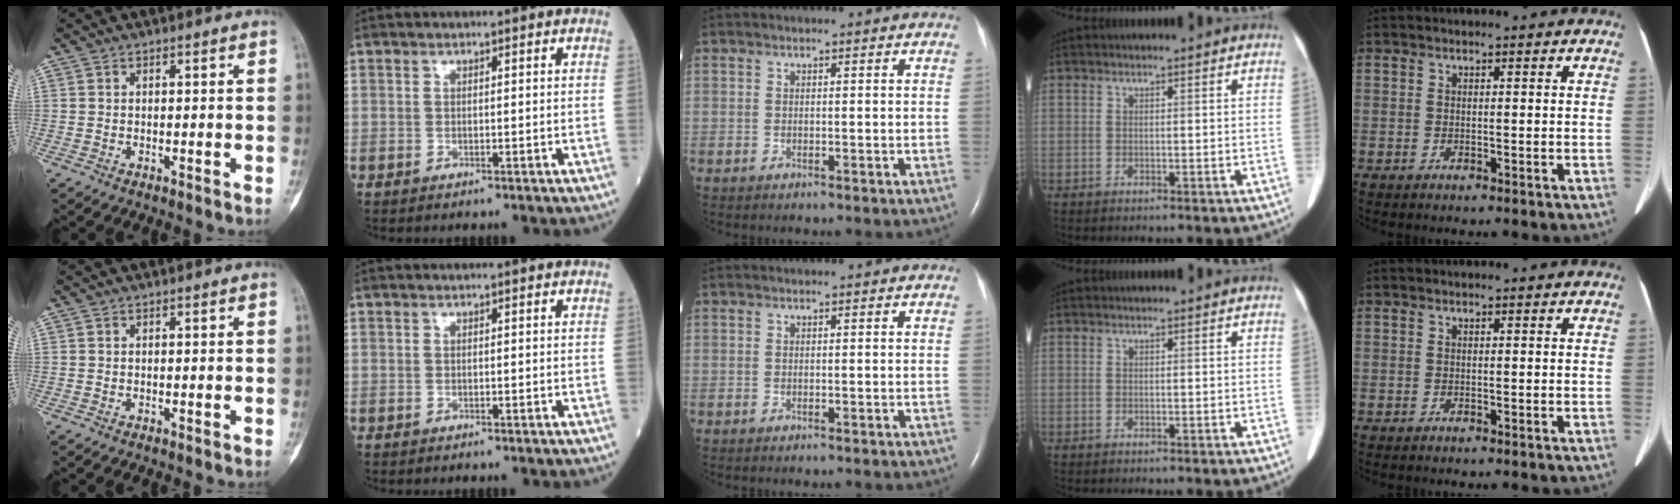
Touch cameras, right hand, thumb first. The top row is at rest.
{}